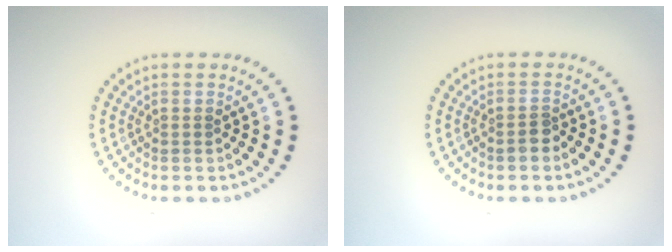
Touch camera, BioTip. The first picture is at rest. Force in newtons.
{"total": 1.4, "press": 1.1, "slide": 0.8}